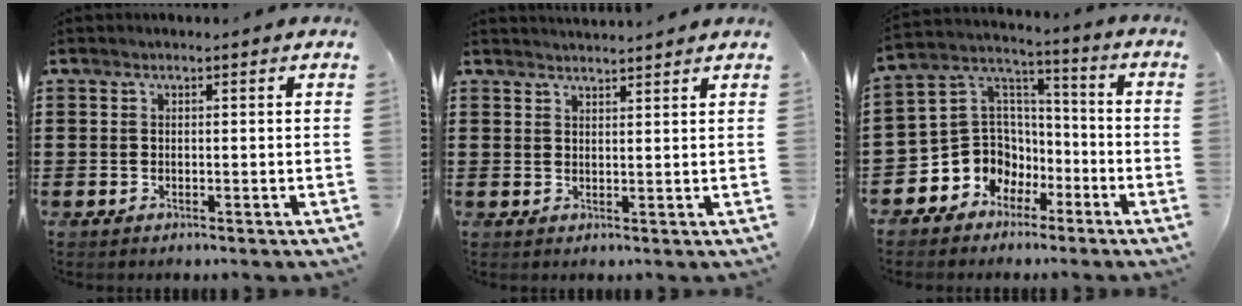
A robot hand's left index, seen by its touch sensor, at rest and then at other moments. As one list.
[{"total": 2.0, "force": [1.9, -0.3, -0.1], "torque": [-0.003, -0.003, 0.038]}, {"total": 8.0, "force": [-2.8, 7.5, 0.4], "torque": [-0.050, -0.008, -0.050]}]